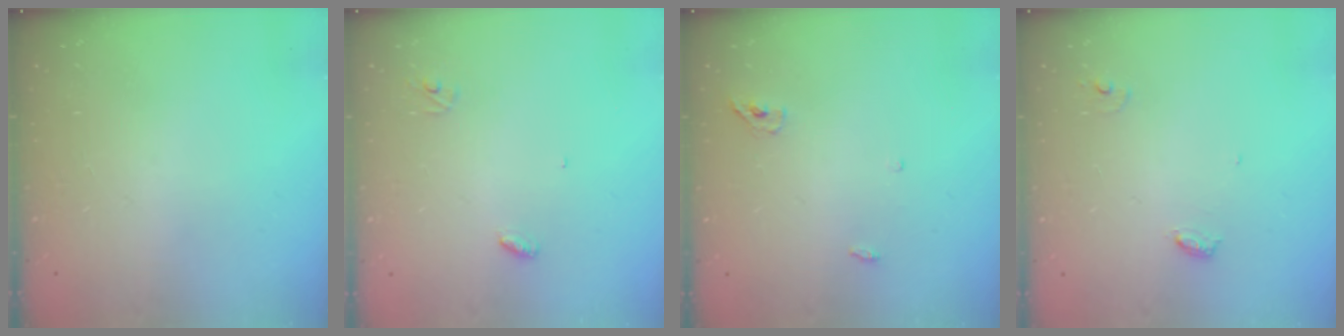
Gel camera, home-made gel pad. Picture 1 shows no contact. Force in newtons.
{"total": 3.2, "press": 3.2, "slide": 0.3}
{"total": 3.7, "press": 3.5, "slide": 1.1}
{"total": 4.0, "press": 4.0, "slide": 0.3}